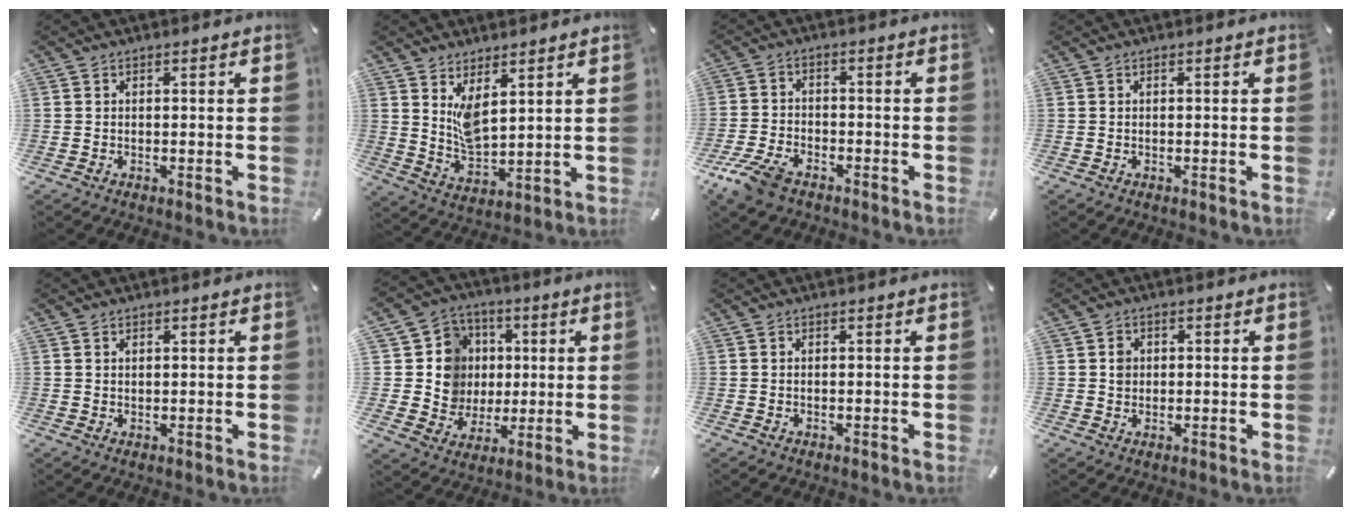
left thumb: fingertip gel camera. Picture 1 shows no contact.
{"total": 6.7, "force": [4.2, 3.2, 4.1], "torque": [-0.091, -0.025, 0.077]}
{"total": 7.2, "force": [-4.8, 3.8, 3.8], "torque": [-0.091, 0.015, -0.094]}
{"total": 0.0}
{"total": 0.8, "force": [0.6, 0.5, 0.2], "torque": [-0.003, 0.000, 0.011]}
{"total": 12.8, "force": [1.5, 12.5, 2.7], "torque": [-0.031, -0.007, 0.039]}
{"total": 0.0}
{"total": 2.5, "force": [0.1, 2.3, 0.9], "torque": [-0.013, 0.003, -0.002]}